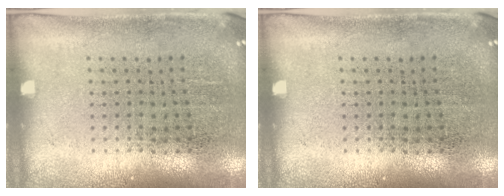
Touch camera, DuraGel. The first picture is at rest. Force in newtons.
{"total": 0.0}